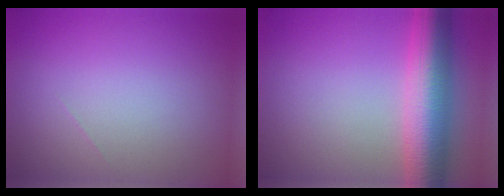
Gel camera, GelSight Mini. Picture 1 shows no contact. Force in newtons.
{"total": 9.2, "press": 9.2, "slide": 0.1}